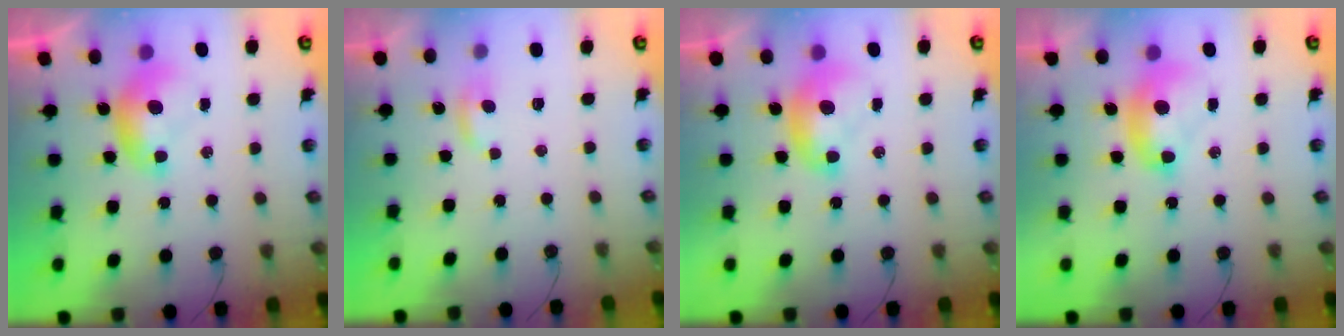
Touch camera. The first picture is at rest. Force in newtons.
{"total": 2.9, "press": 2.9, "slide": 0.3}
{"total": 1.6, "press": 1.6, "slide": 0.3}
{"total": 2.5, "press": 2.5, "slide": 0.1}